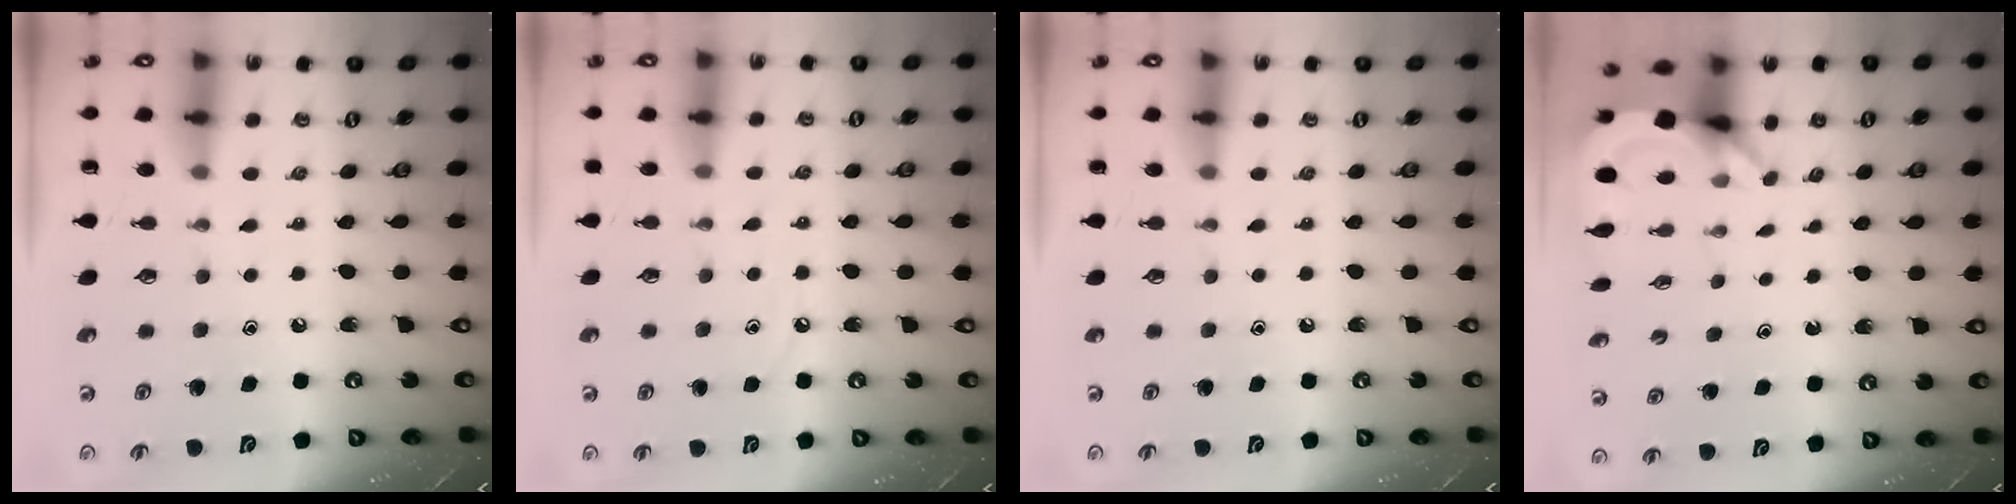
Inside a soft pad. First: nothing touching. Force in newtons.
{"total": 4.6, "press": 4.5, "slide": 0.6}
{"total": 0.0}
{"total": 3.7, "press": 3.7, "slide": 0.2}